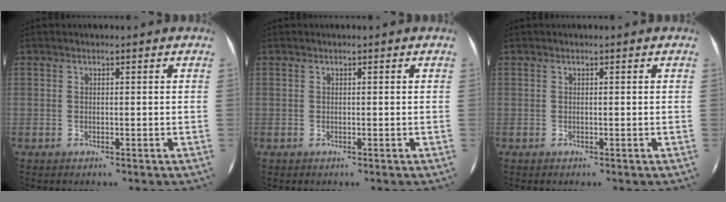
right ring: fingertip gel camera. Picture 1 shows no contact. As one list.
[{"total": 0.0}, {"total": 0.0}]